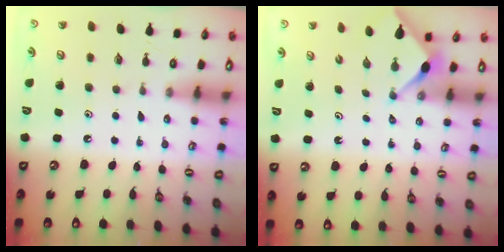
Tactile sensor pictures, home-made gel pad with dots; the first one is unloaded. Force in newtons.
{"total": 2.9, "press": 2.8, "slide": 0.4}